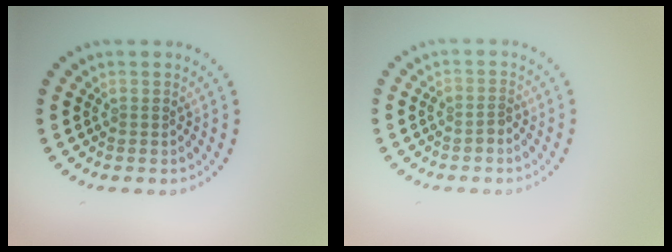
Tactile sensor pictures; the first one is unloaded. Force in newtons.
{"total": 1.1, "press": 0.9, "slide": 0.6}